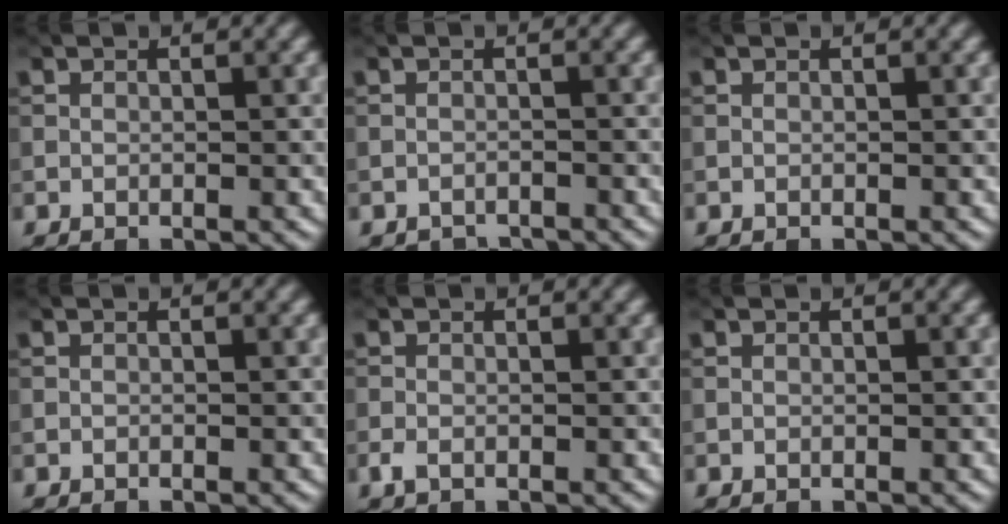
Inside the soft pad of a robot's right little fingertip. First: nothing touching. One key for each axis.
{"total": 2.4, "fx": -2.3, "fy": 0.4, "fz": 0.0, "tx": 0.002, "ty": -0.007, "tz": -0.038}
{"total": 0.0}
{"total": 0.0}
{"total": 1.2, "fx": -0.7, "fy": 0.7, "fz": 0.7, "tx": -0.019, "ty": -0.001, "tz": -0.016}
{"total": 0.0}